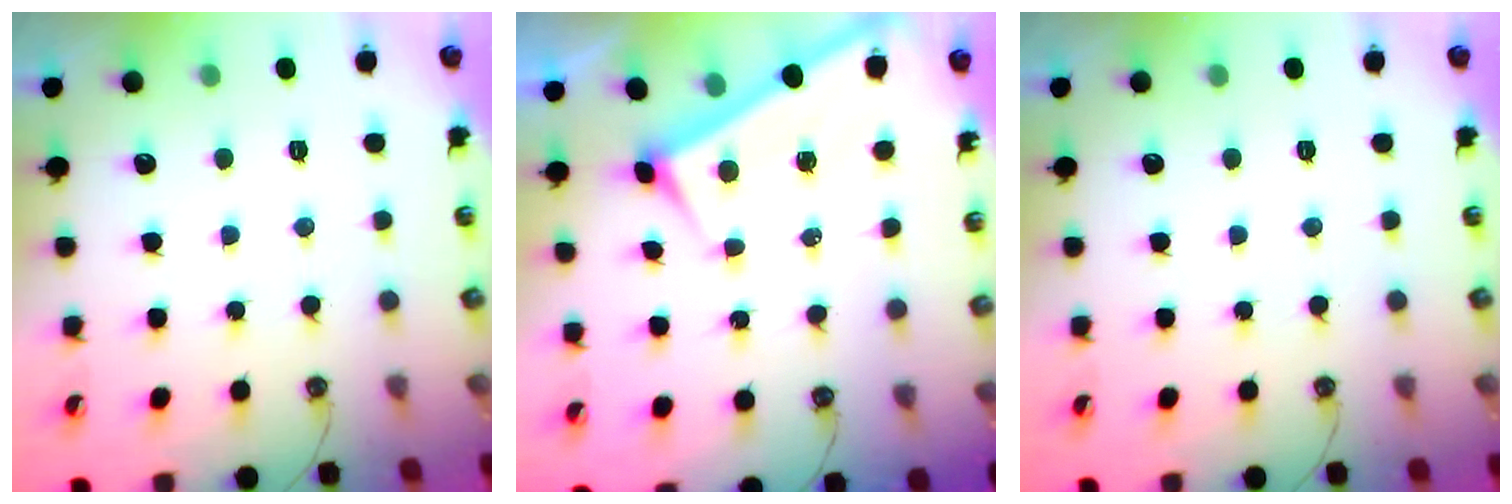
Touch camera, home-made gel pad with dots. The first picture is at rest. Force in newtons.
{"total": 2.6, "press": 2.6, "slide": 0.4}
{"total": 0.0}